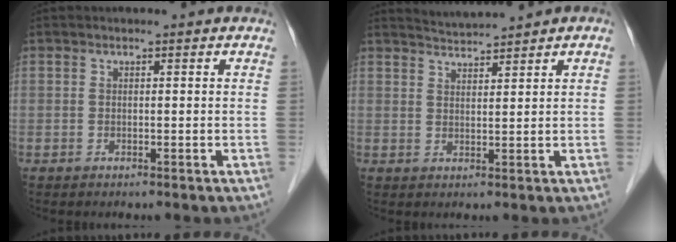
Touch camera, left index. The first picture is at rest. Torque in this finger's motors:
{"motor_torque": [-0.22, -0.57, -0.45, 0.01]}